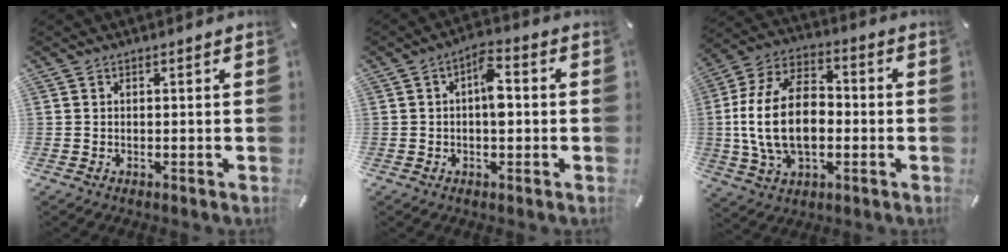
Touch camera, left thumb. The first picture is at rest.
{"total": 6.1, "force": [0.1, 3.0, 5.3], "torque": [-0.069, 0.004, -0.006]}
{"total": 19.3, "force": [-1.8, 12.5, 14.6], "torque": [-0.323, 0.007, -0.034]}